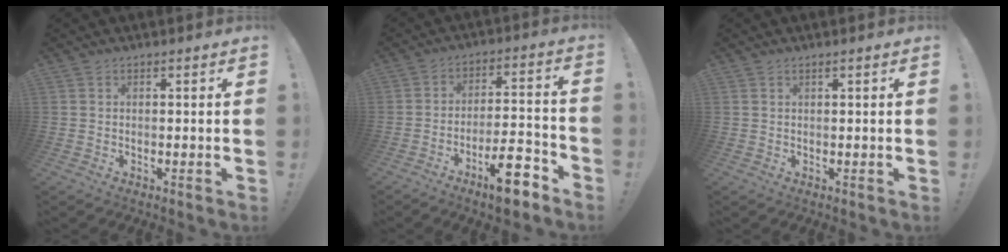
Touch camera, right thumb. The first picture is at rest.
{"total": 13.2, "force": [-8.5, 3.9, 9.3], "torque": [-0.131, 0.060, -0.137]}
{"total": 1.3, "force": [0.7, -0.1, 1.1], "torque": [-0.029, 0.003, 0.012]}